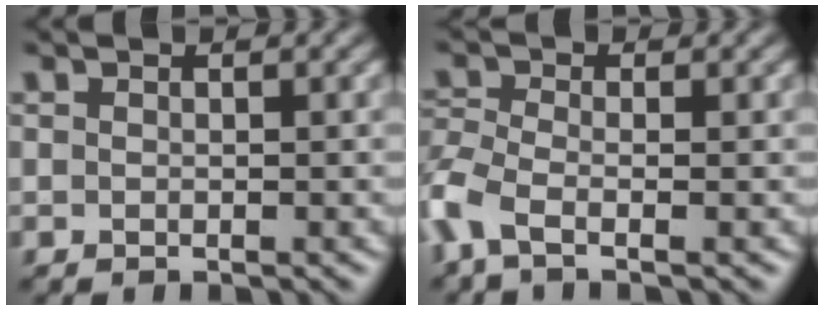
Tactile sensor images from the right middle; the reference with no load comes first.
{"total": 4.3, "force": [-2.2, 1.7, 3.2], "torque": [-0.087, -0.010, -0.064]}